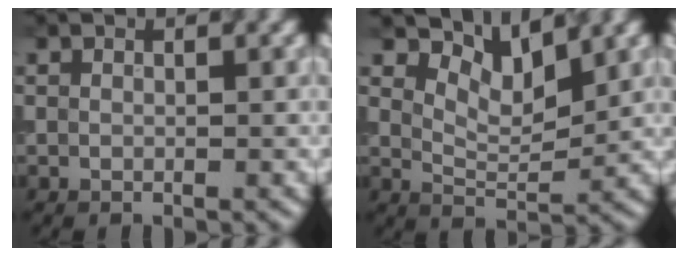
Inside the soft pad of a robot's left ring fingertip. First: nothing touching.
{"total": 4.0, "force": [3.1, 1.3, 2.2], "torque": [-0.045, -0.002, 0.055]}